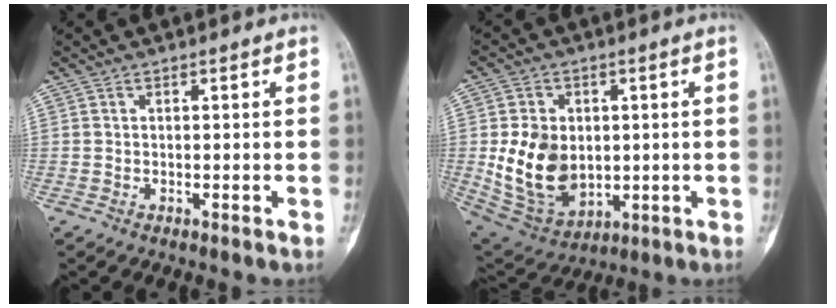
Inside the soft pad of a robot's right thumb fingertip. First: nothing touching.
{"total": 13.9, "force": [0.3, 10.2, 9.5], "torque": [-0.142, -0.013, 0.029]}